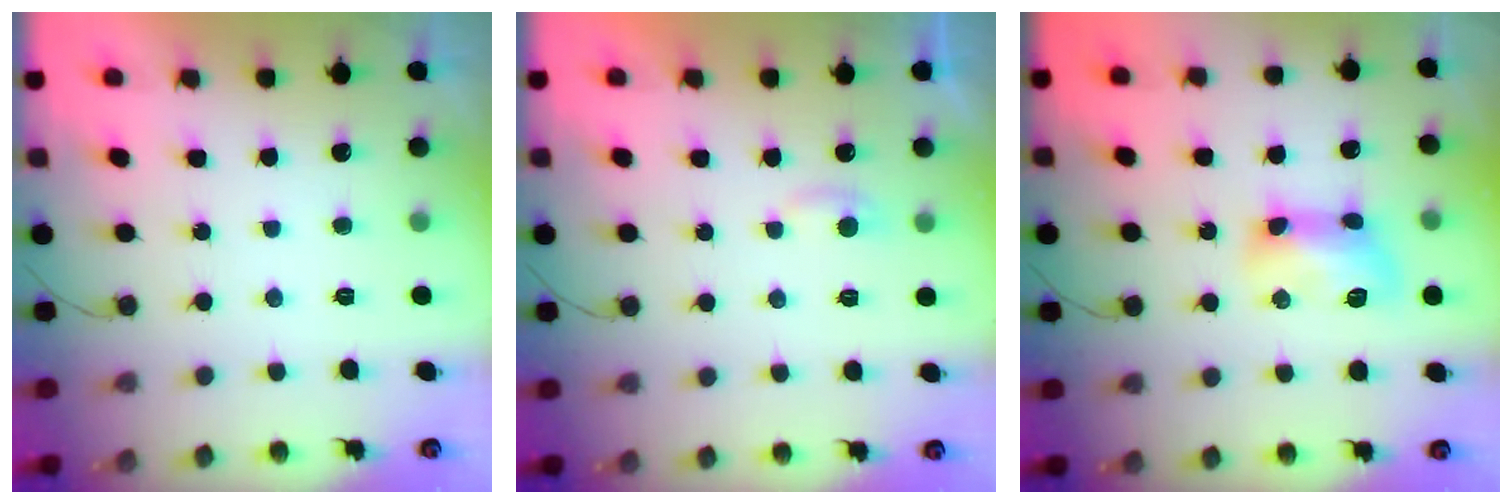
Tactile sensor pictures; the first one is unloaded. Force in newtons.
{"total": 2.8, "press": 2.8, "slide": 0.4}
{"total": 9.6, "press": 9.6, "slide": 1.1}